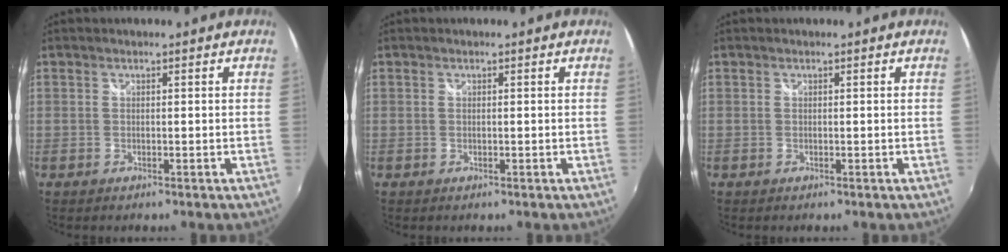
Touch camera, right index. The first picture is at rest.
{"total": 0.0}
{"total": 0.0}